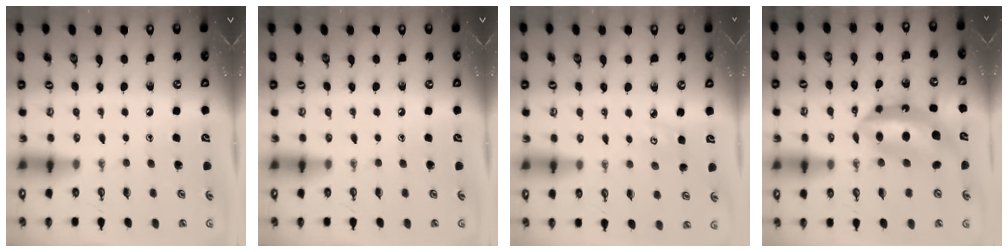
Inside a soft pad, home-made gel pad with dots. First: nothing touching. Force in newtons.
{"total": 0.0}
{"total": 3.7, "press": 3.7, "slide": 0.4}
{"total": 13.2, "press": 13.1, "slide": 1.7}